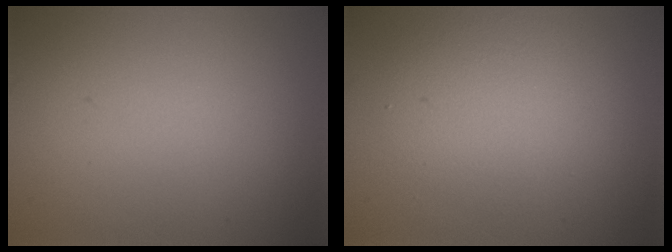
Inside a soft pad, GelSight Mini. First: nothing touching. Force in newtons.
{"total": 3.6, "press": 3.6, "slide": 0.1}